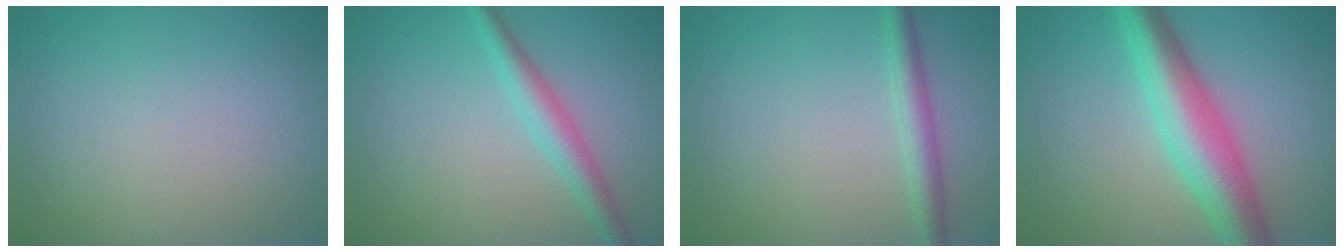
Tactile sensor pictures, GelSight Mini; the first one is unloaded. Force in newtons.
{"total": 2.6, "press": 2.6, "slide": 0.0}
{"total": 2.3, "press": 2.3, "slide": 0.1}
{"total": 6.6, "press": 6.6, "slide": 0.3}